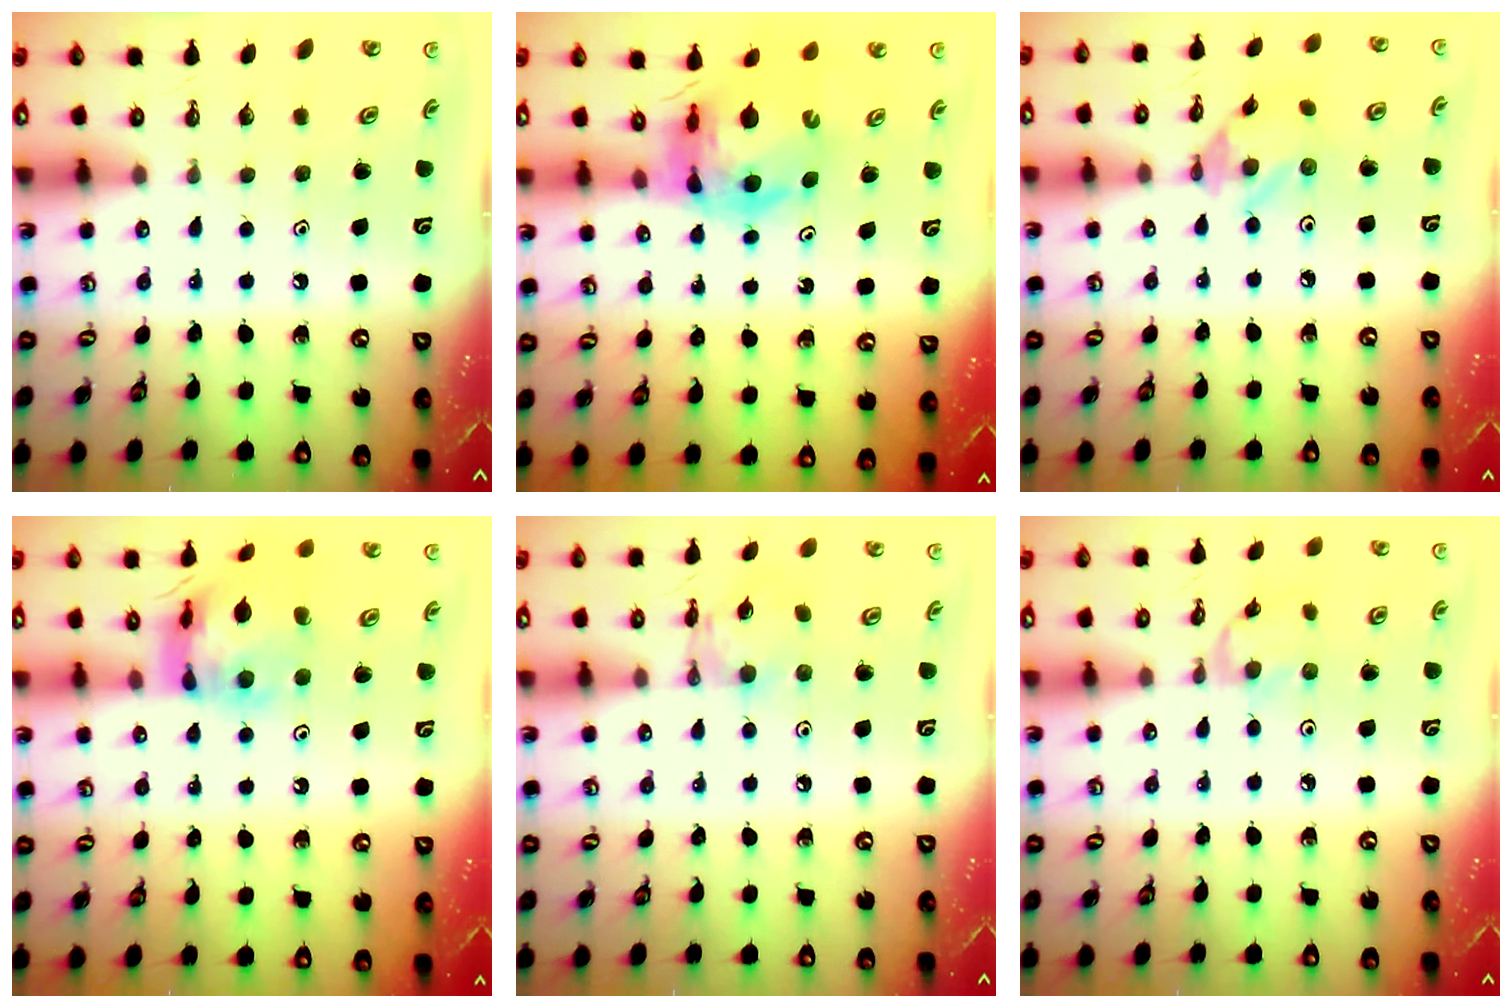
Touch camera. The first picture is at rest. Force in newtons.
{"total": 11.7, "press": 11.7, "slide": 1.2}
{"total": 5.8, "press": 5.8, "slide": 0.3}
{"total": 13.5, "press": 13.4, "slide": 1.5}
{"total": 5.4, "press": 5.4, "slide": 0.2}
{"total": 2.9, "press": 2.9, "slide": 0.3}